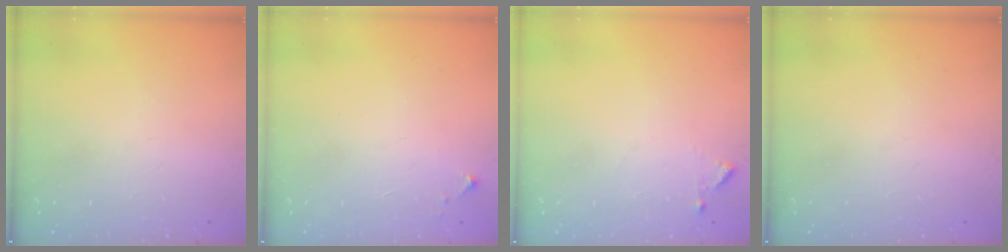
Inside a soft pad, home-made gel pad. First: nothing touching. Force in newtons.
{"total": 4.3, "press": 4.3, "slide": 0.7}
{"total": 4.4, "press": 4.3, "slide": 0.4}
{"total": 0.0}